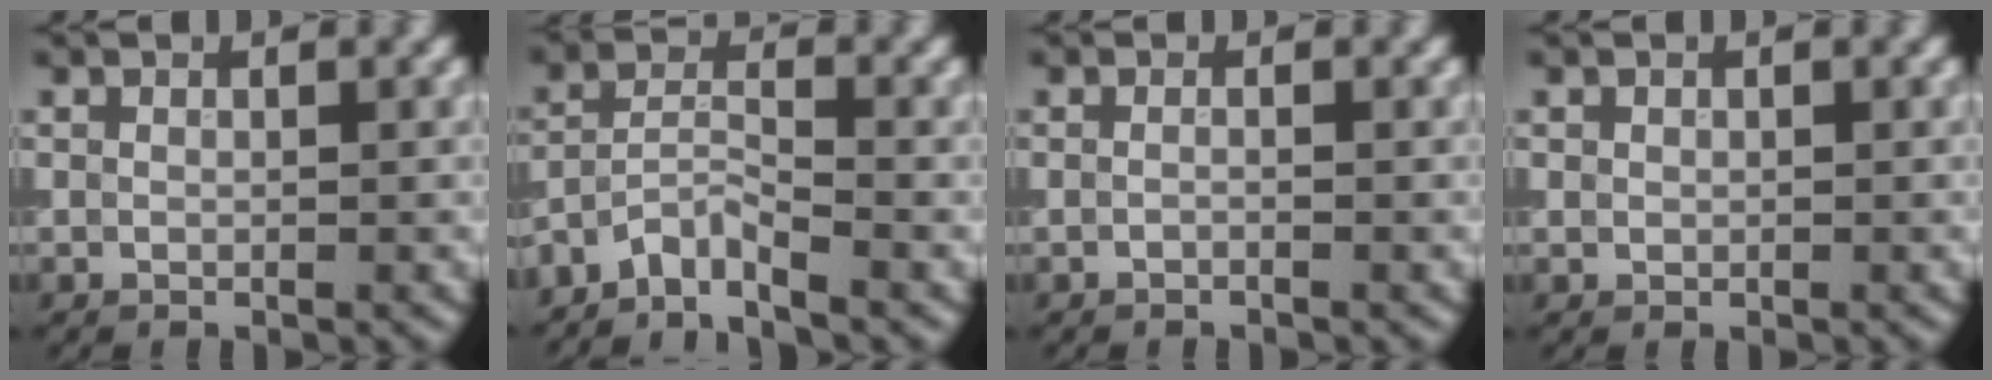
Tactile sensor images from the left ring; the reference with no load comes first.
{"total": 3.4, "force": [-3.0, 0.5, 1.5], "torque": [-0.027, 0.002, -0.069]}
{"total": 0.6, "force": [-0.2, 0.2, 0.5], "torque": [-0.011, -0.008, -0.012]}
{"total": 0.5, "force": [0.1, 0.5, 0.1], "torque": [0.004, -0.002, 0.003]}